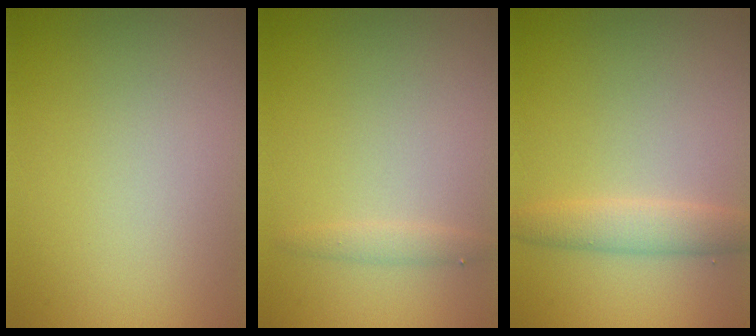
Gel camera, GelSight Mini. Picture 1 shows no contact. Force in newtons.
{"total": 1.0, "press": 1.0, "slide": 0.1}
{"total": 2.5, "press": 2.5, "slide": 0.2}